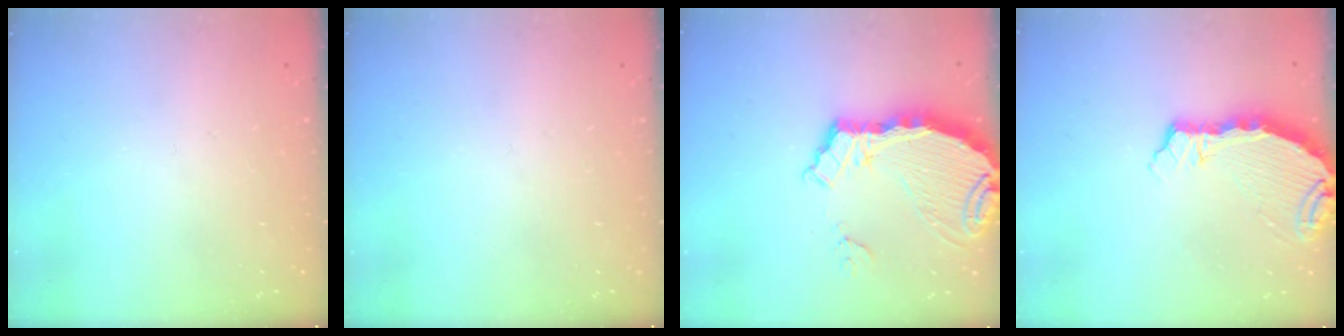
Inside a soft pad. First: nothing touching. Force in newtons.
{"total": 0.0}
{"total": 8.3, "press": 8.3, "slide": 1.0}
{"total": 6.9, "press": 6.4, "slide": 2.7}